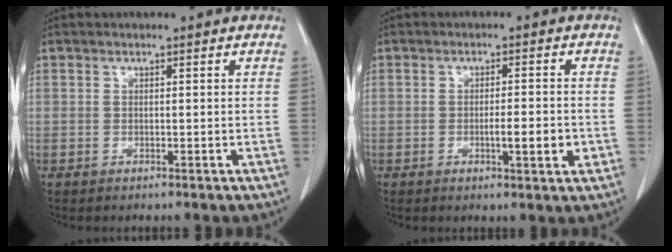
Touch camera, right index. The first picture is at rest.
{"total": 4.6, "force": [-1.1, 0.7, 4.4], "torque": [-0.069, -0.003, -0.013]}